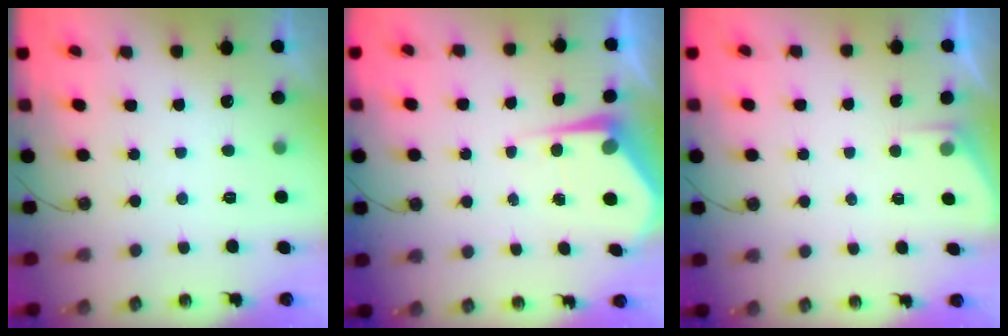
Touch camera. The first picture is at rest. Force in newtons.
{"total": 5.9, "press": 5.9, "slide": 0.4}
{"total": 1.4, "press": 1.3, "slide": 0.2}